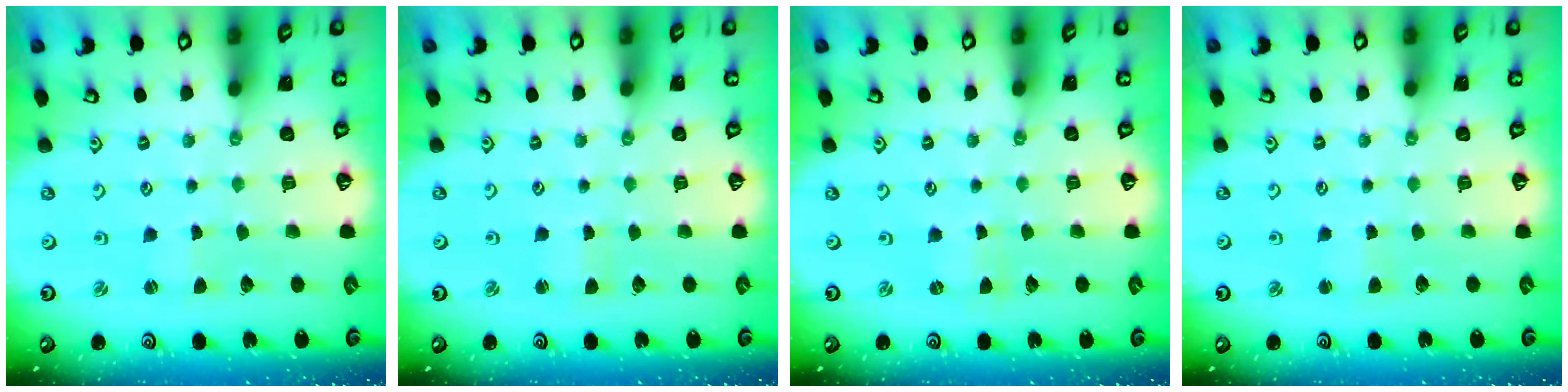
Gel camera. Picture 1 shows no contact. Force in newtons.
{"total": 1.4, "press": 1.4, "slide": 0.1}
{"total": 0.0}
{"total": 2.1, "press": 2.1, "slide": 0.2}